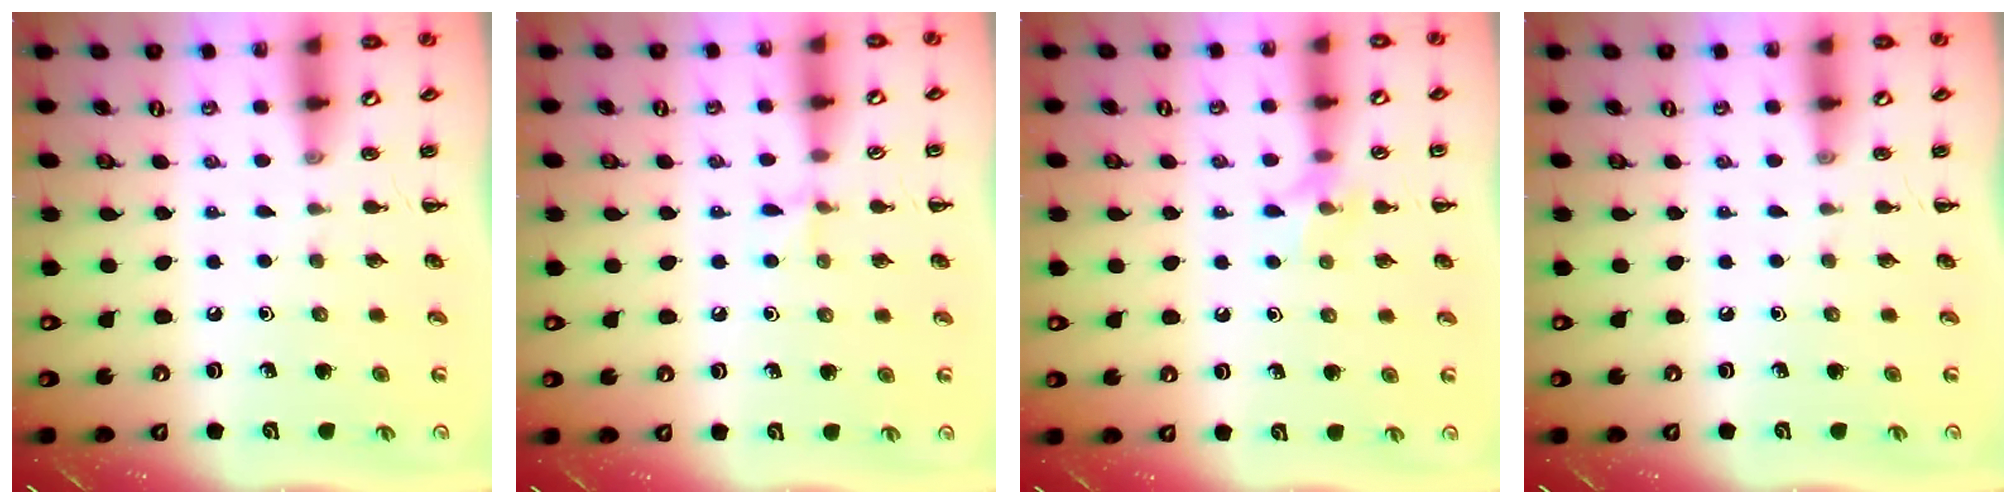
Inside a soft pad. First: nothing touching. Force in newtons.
{"total": 5.3, "press": 5.0, "slide": 1.9}
{"total": 7.0, "press": 6.9, "slide": 1.2}
{"total": 0.0}